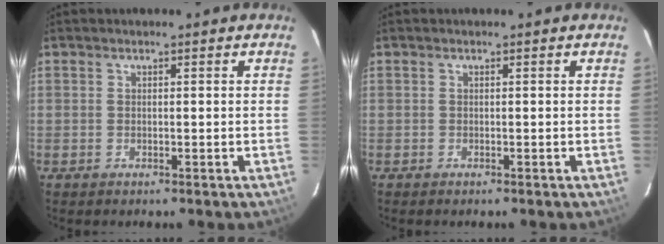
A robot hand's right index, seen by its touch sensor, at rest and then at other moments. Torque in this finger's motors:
{"motor_torque": [0.01, 0.02, -0.02, 0.01]}